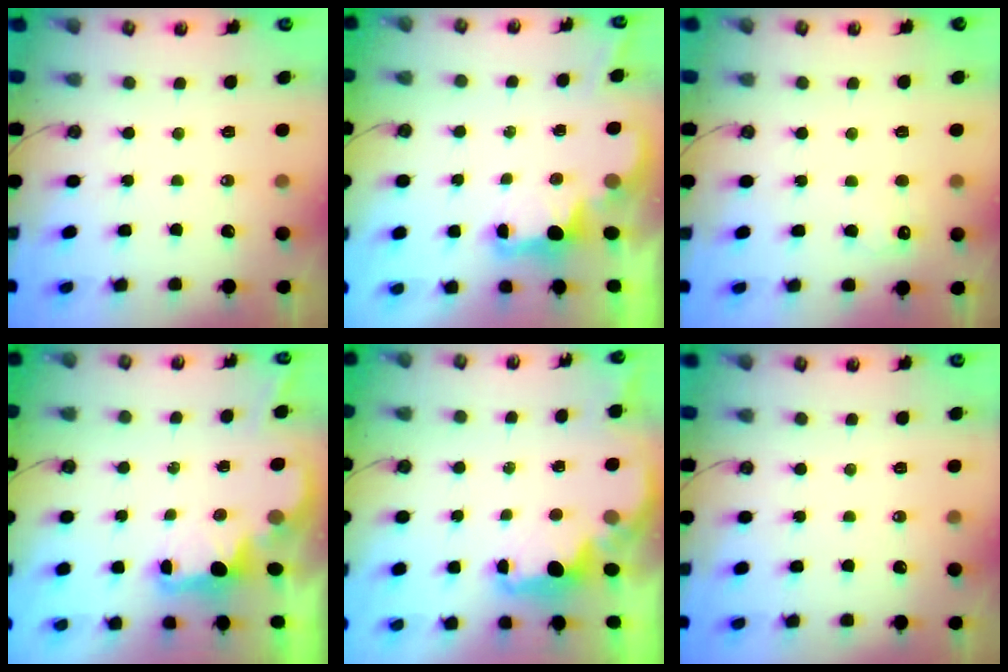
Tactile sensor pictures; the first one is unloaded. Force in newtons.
{"total": 2.3, "press": 2.2, "slide": 0.7}
{"total": 3.4, "press": 3.3, "slide": 1.0}
{"total": 2.1, "press": 1.9, "slide": 0.8}
{"total": 1.9, "press": 1.8, "slide": 0.7}
{"total": 0.0}